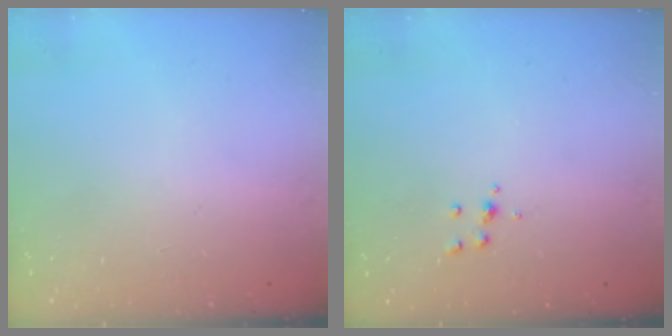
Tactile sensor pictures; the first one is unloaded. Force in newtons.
{"total": 4.1, "press": 4.1, "slide": 0.6}